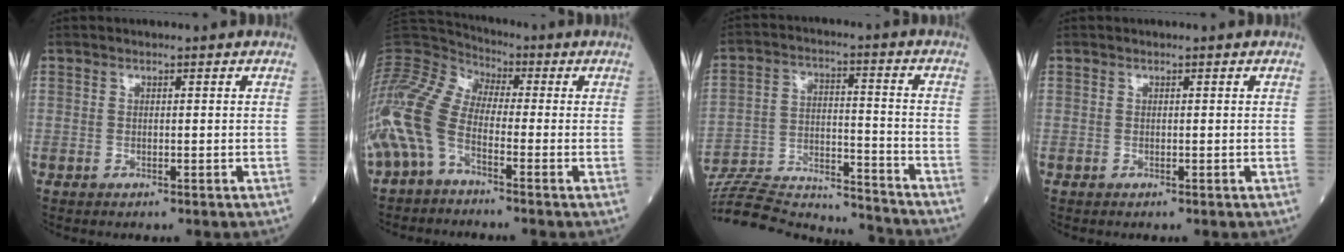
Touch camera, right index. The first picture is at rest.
{"total": 12.7, "force": [-5.1, 6.7, 9.6], "torque": [-0.230, 0.029, -0.109]}
{"total": 21.7, "force": [-20.7, 3.0, 5.6], "torque": [-0.138, 0.002, -0.324]}
{"total": 0.0}